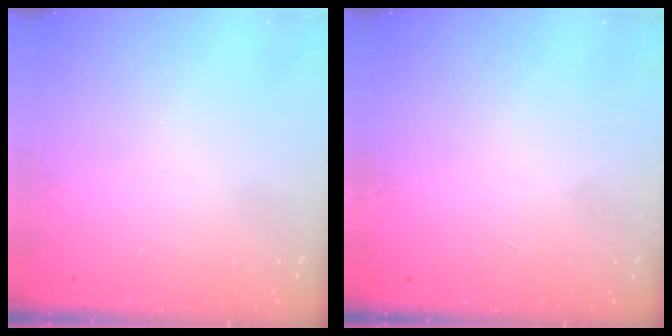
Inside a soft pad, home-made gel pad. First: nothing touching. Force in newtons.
{"total": 1.7, "press": 1.7, "slide": 0.1}